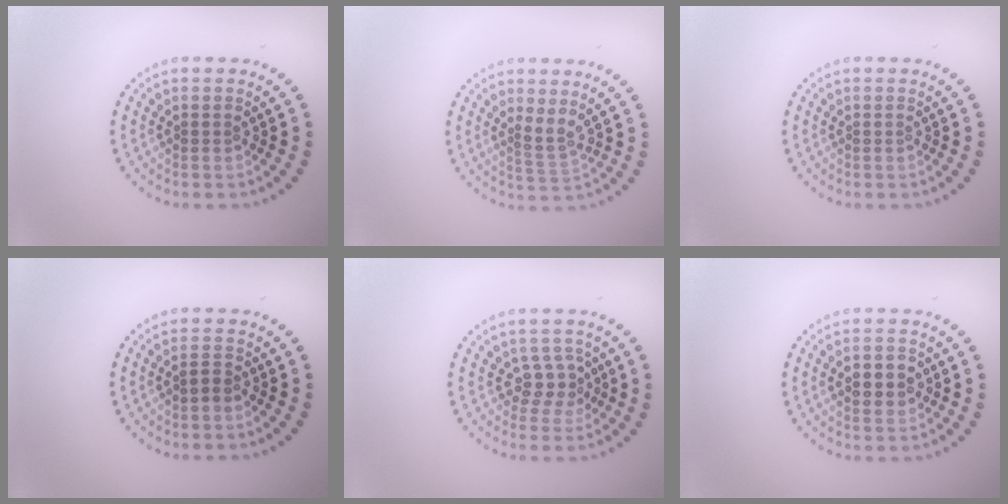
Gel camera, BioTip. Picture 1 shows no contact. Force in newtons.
{"total": 1.8, "press": 1.2, "slide": 1.3}
{"total": 0.0}
{"total": 1.2, "press": 1.0, "slide": 0.6}
{"total": 2.2, "press": 1.7, "slide": 1.4}
{"total": 2.6, "press": 2.6, "slide": 0.0}